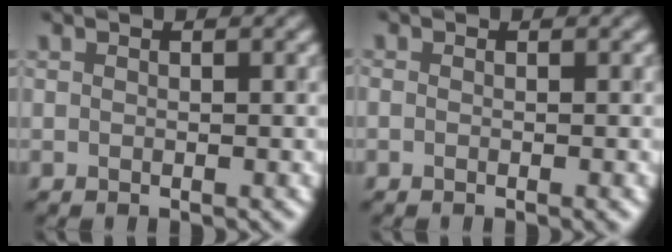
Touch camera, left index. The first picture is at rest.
{"total": 1.0, "force": [-0.4, 0.4, 0.8], "torque": [-0.004, -0.006, -0.005]}